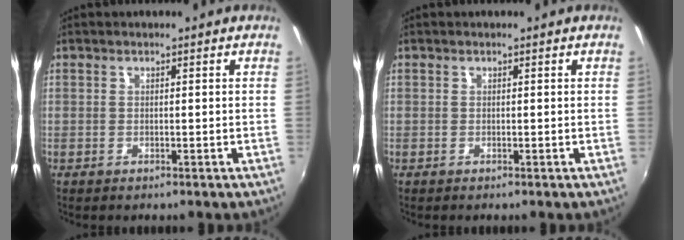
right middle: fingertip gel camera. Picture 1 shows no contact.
{"total": 0.0}